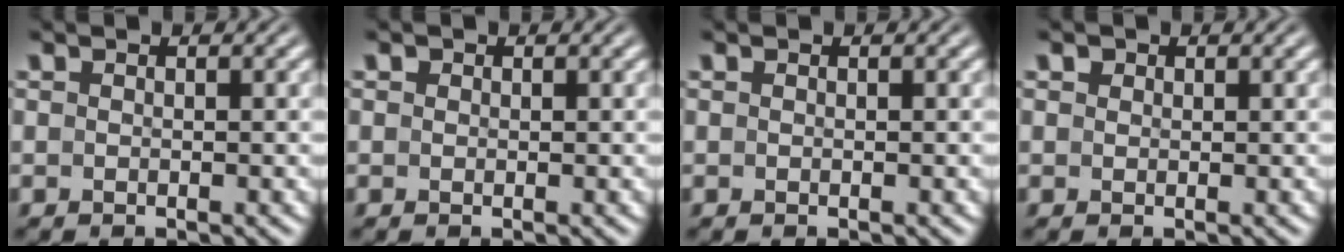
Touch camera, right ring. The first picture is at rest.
{"total": 0.8, "force": [0.4, 0.6, 0.2], "torque": [-0.008, -0.004, 0.009]}
{"total": 0.0}
{"total": 0.8, "force": [0.6, 0.4, 0.3], "torque": [-0.007, -0.006, 0.017]}